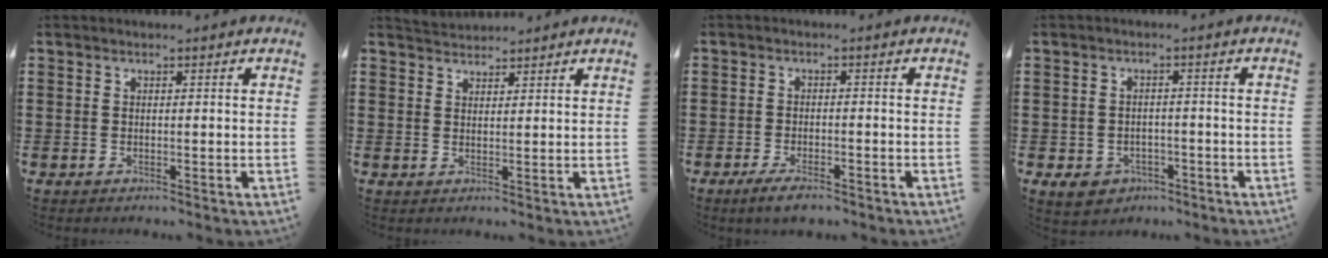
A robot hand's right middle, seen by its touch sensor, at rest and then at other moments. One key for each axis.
{"total": 2.3, "fx": 2.3, "fy": 0.4, "fz": -0.3, "tx": -0.003, "ty": 0.002, "tz": 0.045}
{"total": 2.8, "fx": -2.3, "fy": 0.4, "fz": 1.5, "tx": -0.033, "ty": -0.001, "tz": -0.046}
{"total": 2.9, "fx": -2.3, "fy": 1.7, "fz": 0.6, "tx": -0.018, "ty": 0.001, "tz": -0.046}